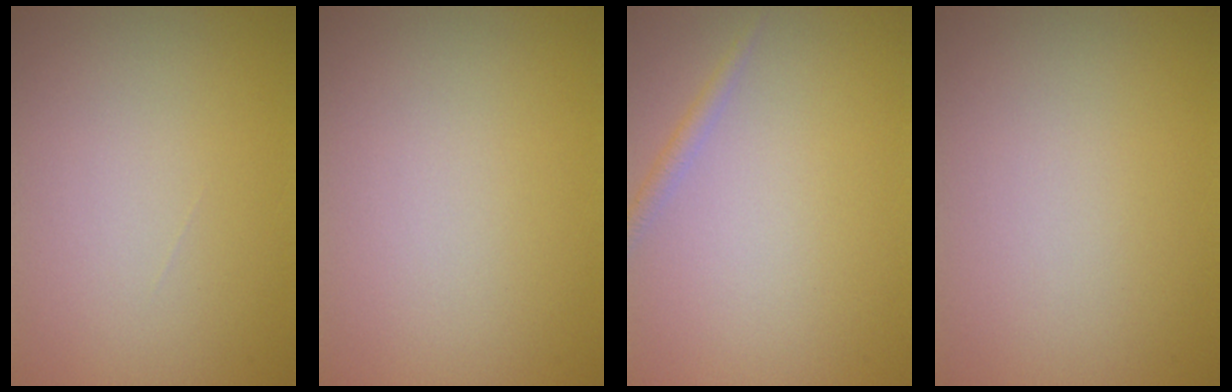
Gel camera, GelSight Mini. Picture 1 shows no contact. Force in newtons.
{"total": 0.0}
{"total": 1.0, "press": 1.0, "slide": 0.0}
{"total": 0.0}